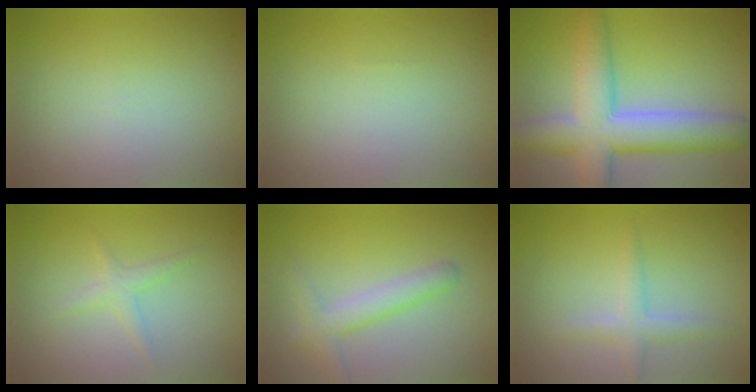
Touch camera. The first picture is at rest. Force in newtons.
{"total": 0.0}
{"total": 8.5, "press": 8.5, "slide": 0.4}
{"total": 1.3, "press": 1.3, "slide": 0.0}
{"total": 2.8, "press": 2.8, "slide": 0.1}
{"total": 1.9, "press": 1.9, "slide": 0.1}